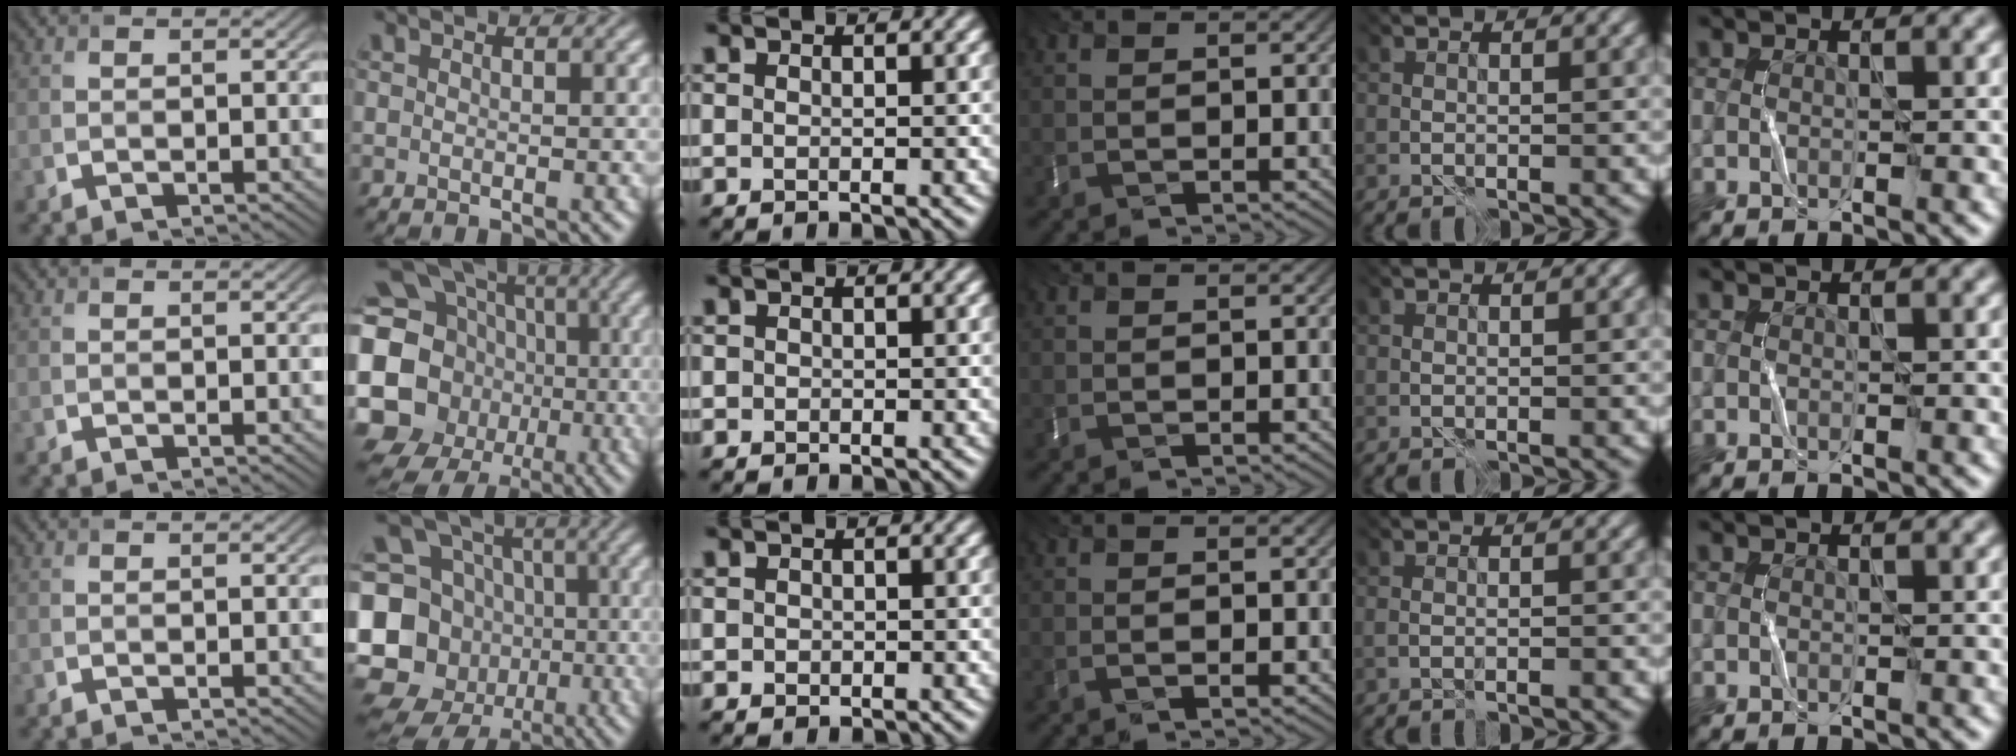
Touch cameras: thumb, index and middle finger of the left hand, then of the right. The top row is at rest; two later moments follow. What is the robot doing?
{"motion": "fold", "object": "bubble wrap"}